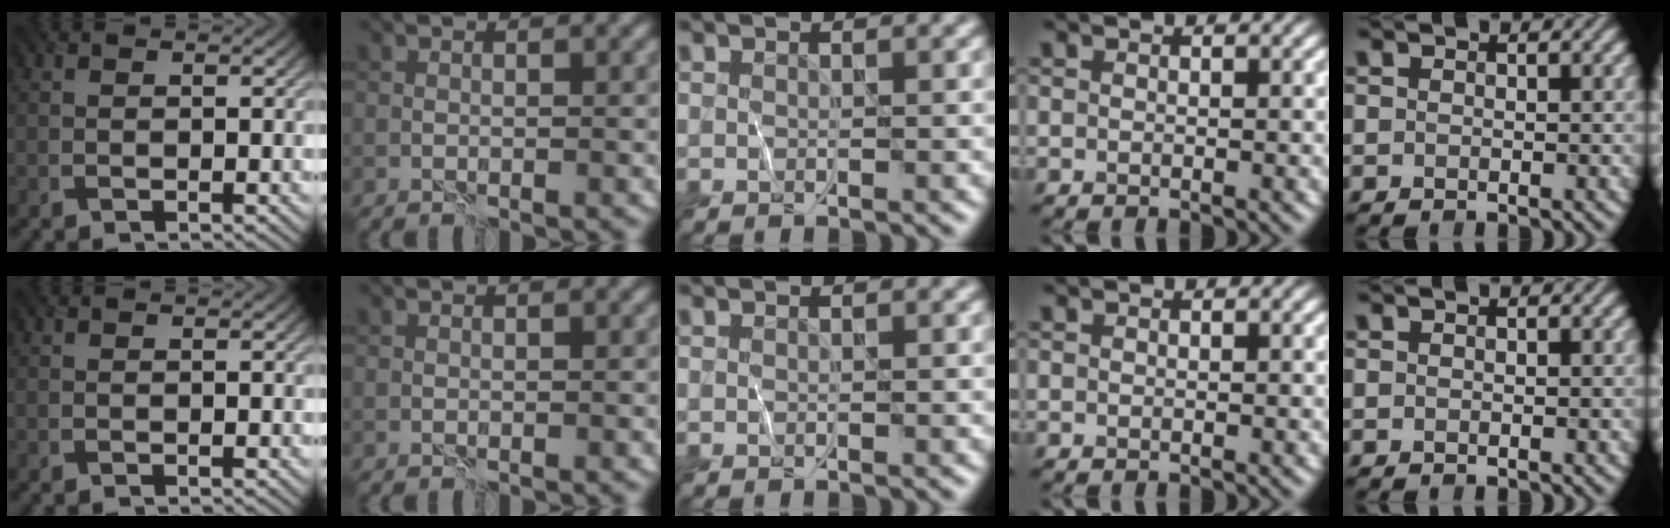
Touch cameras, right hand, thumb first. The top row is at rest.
{}